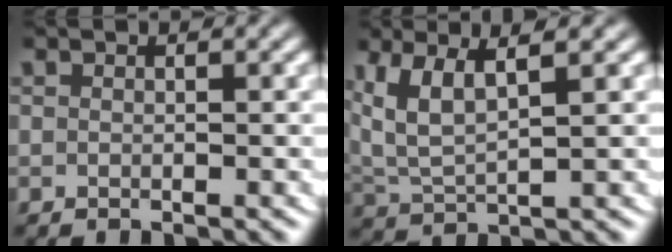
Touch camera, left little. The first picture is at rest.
{"total": 5.9, "force": [2.2, 3.8, 3.9], "torque": [-0.102, -0.009, 0.045]}